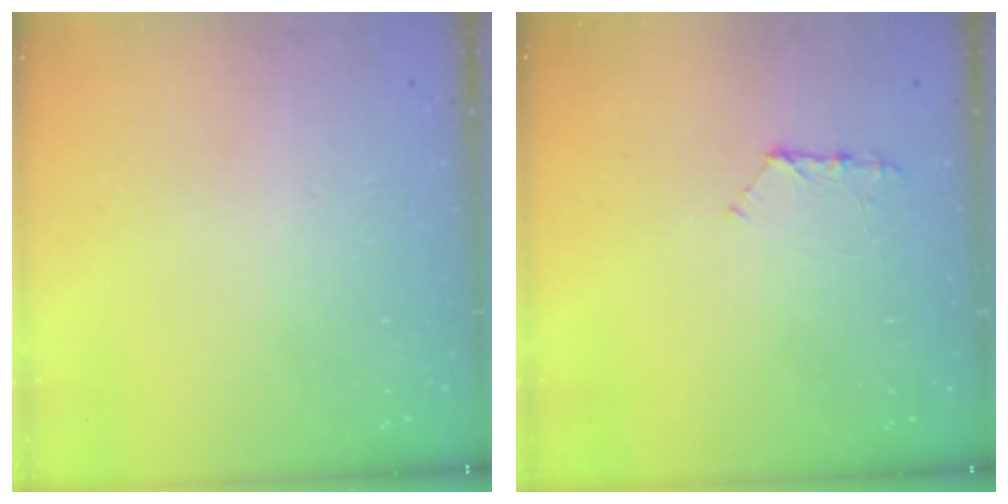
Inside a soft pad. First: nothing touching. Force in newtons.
{"total": 7.0, "press": 7.0, "slide": 0.6}